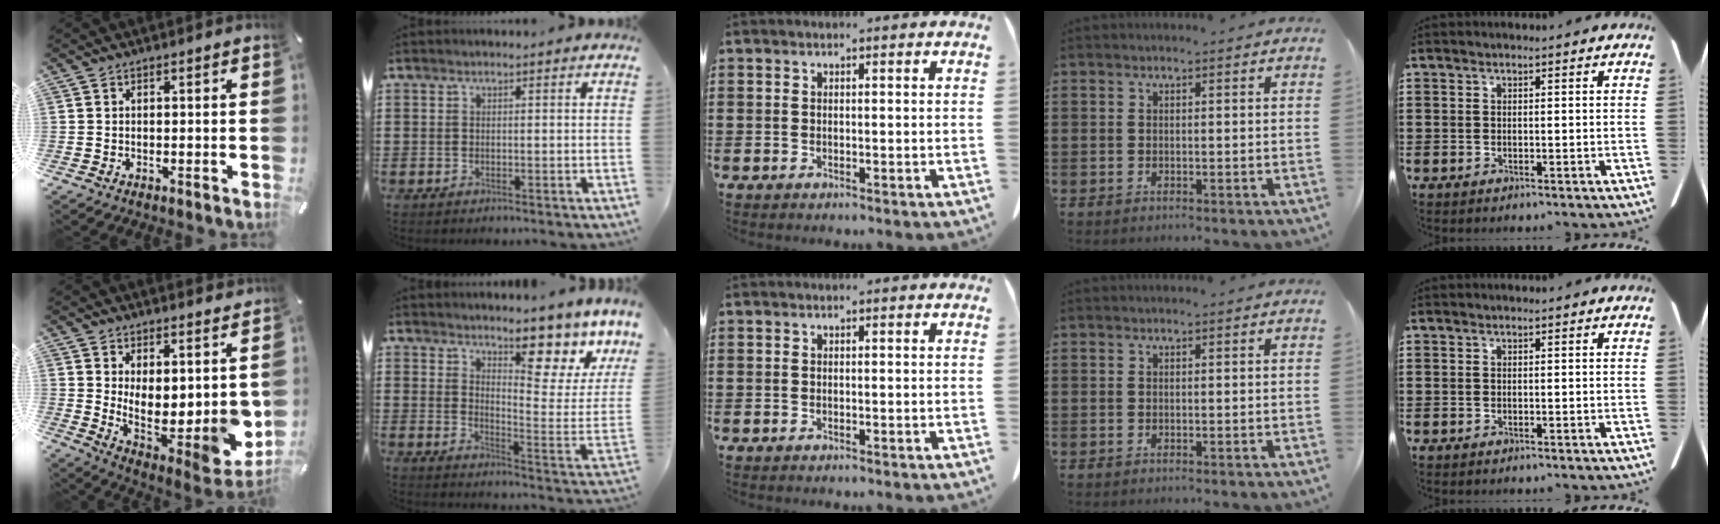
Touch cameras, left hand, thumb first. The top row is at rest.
{"thumb": {"total": 8.7, "force": [1.2, 5.1, 6.9], "torque": [-0.061, -0.052, 0.035]}, "index": {"total": 10.2, "force": [7.9, 2.4, 6.0], "torque": [-0.081, -0.076, 0.126]}}